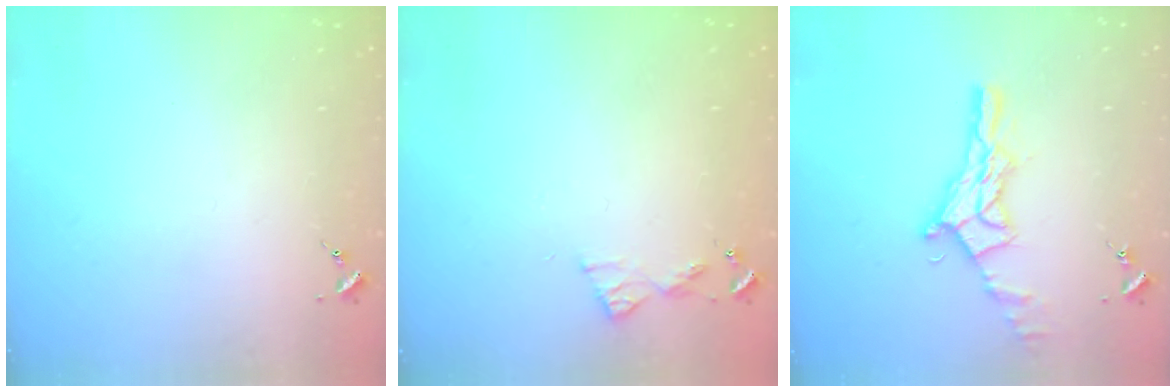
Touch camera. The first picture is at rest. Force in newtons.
{"total": 5.6, "press": 5.5, "slide": 0.5}
{"total": 14.0, "press": 14.0, "slide": 1.1}